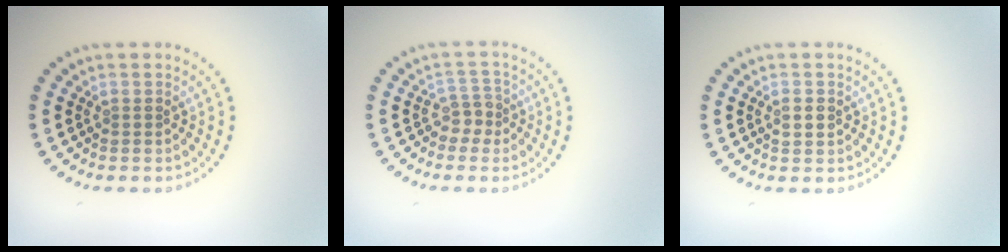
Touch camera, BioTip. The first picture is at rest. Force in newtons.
{"total": 1.9, "press": 1.4, "slide": 1.3}
{"total": 0.9, "press": 0.9, "slide": 0.0}